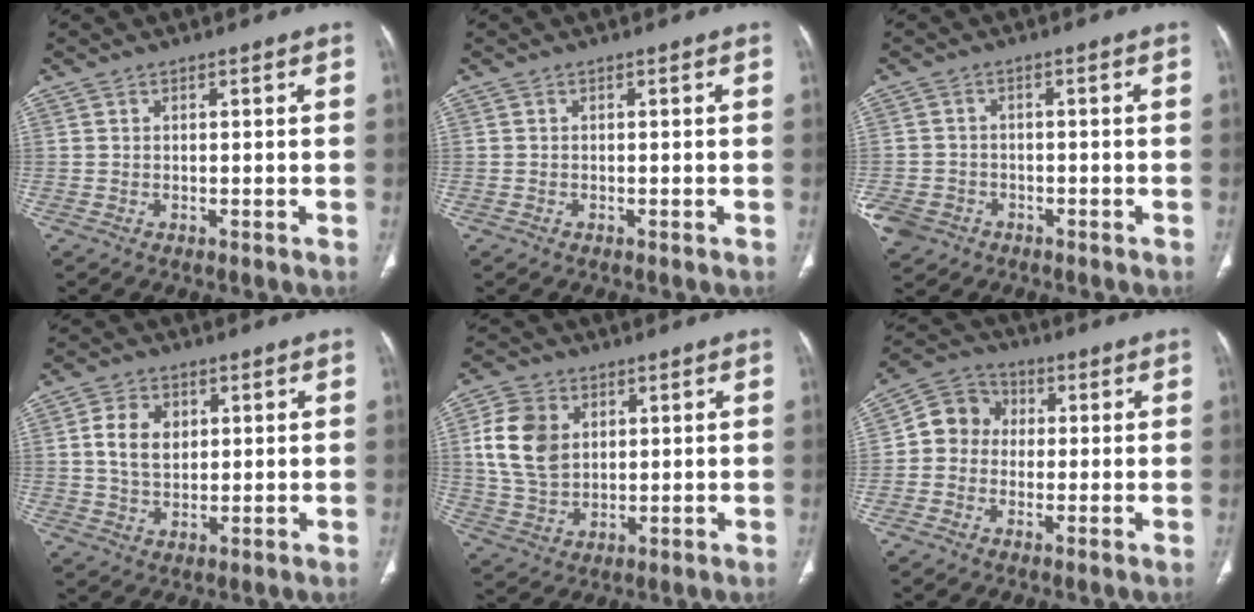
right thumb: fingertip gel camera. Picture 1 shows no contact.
{"total": 0.0}
{"total": 6.9, "force": [-3.4, 5.6, 2.0], "torque": [-0.054, 0.015, -0.054]}
{"total": 7.0, "force": [1.6, 5.0, 4.7], "torque": [-0.069, -0.006, 0.029]}
{"total": 11.4, "force": [2.9, 8.5, 7.1], "torque": [-0.121, -0.006, 0.060]}
{"total": 8.3, "force": [0.1, 7.5, 3.7], "torque": [-0.039, 0.028, -0.016]}